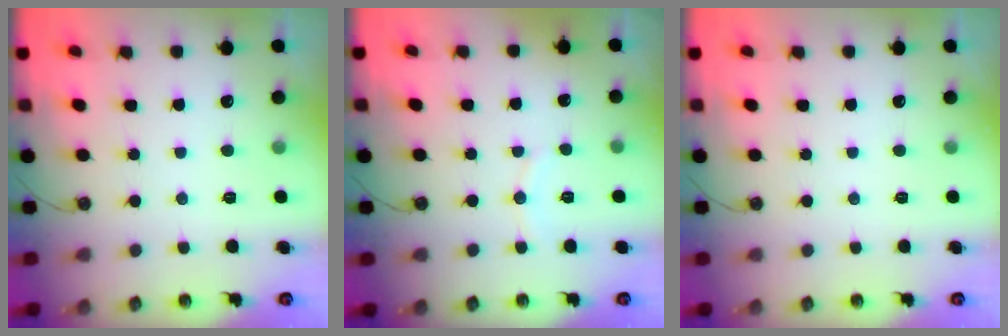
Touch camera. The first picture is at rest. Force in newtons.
{"total": 4.1, "press": 4.1, "slide": 0.5}
{"total": 0.0}